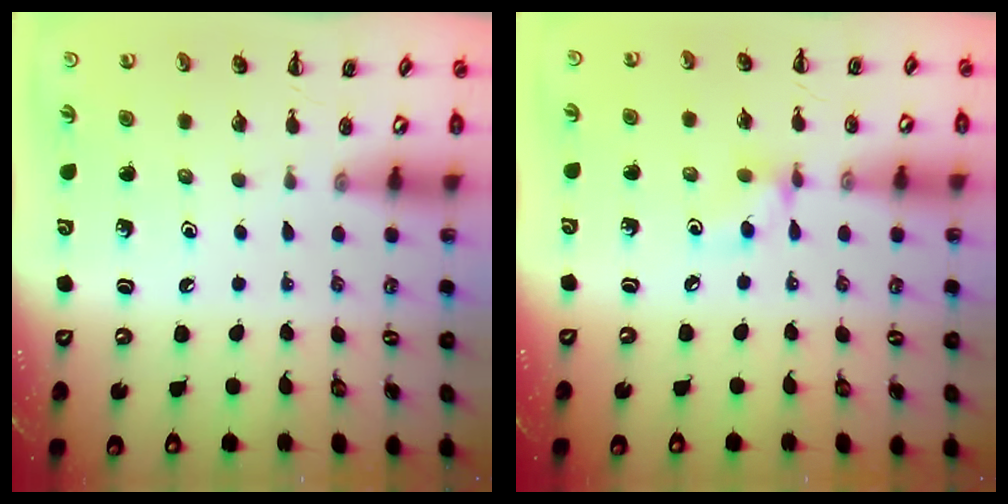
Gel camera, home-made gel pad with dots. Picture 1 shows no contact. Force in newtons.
{"total": 5.7, "press": 5.6, "slide": 0.5}